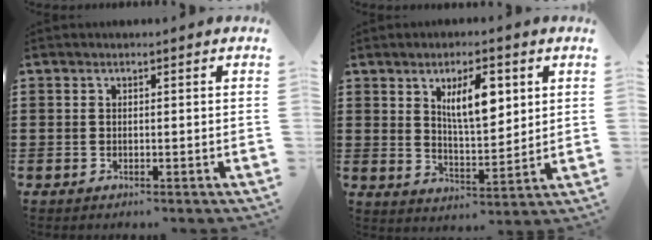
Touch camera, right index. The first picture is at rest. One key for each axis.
{"total": 7.7, "fx": 2.9, "fy": 3.0, "fz": 6.4, "tx": -0.110, "ty": -0.001, "tz": 0.044}